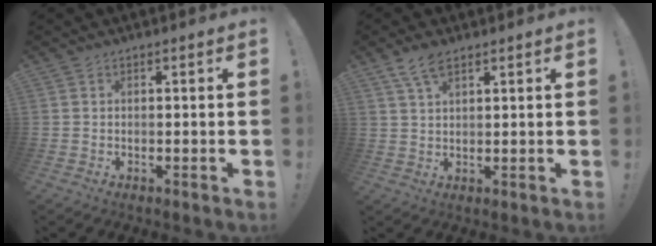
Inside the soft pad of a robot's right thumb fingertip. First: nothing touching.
{"total": 5.7, "force": [3.7, 2.2, 3.7], "torque": [-0.061, -0.016, 0.067]}